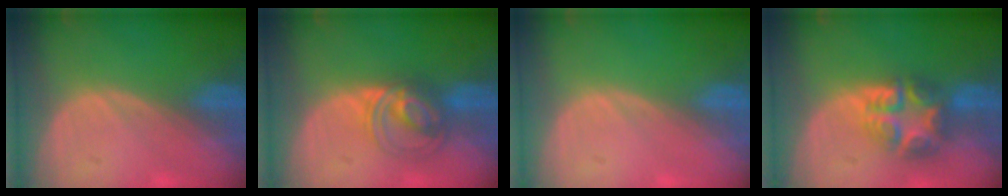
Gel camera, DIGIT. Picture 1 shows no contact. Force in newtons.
{"total": 5.8, "press": 5.7, "slide": 0.5}
{"total": 0.0}
{"total": 7.7, "press": 6.7, "slide": 3.7}